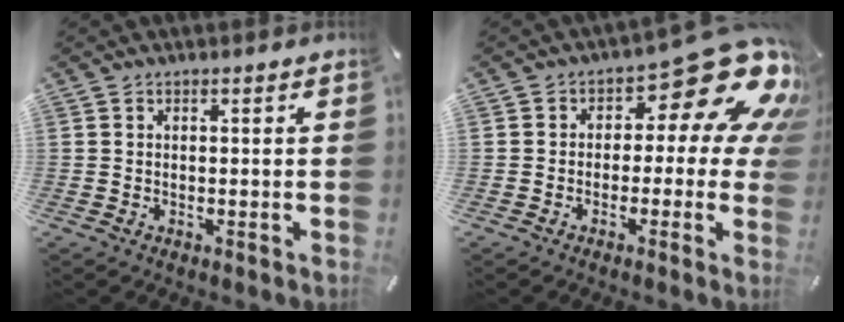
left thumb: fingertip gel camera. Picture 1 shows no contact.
{"total": 17.8, "force": [8.4, 8.1, 13.4], "torque": [-0.165, -0.059, 0.139]}